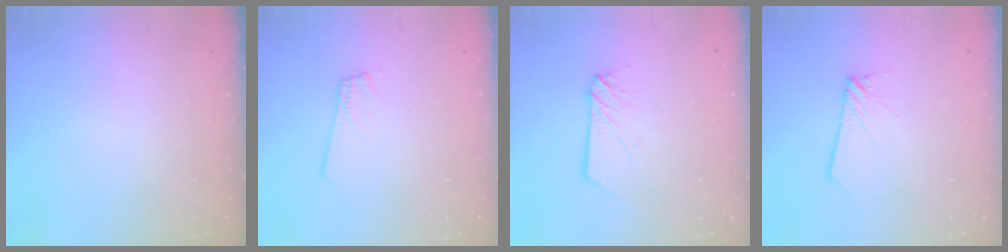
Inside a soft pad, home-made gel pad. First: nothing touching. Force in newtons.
{"total": 1.8, "press": 1.8, "slide": 0.1}
{"total": 3.2, "press": 3.2, "slide": 0.2}
{"total": 1.6, "press": 1.6, "slide": 0.1}